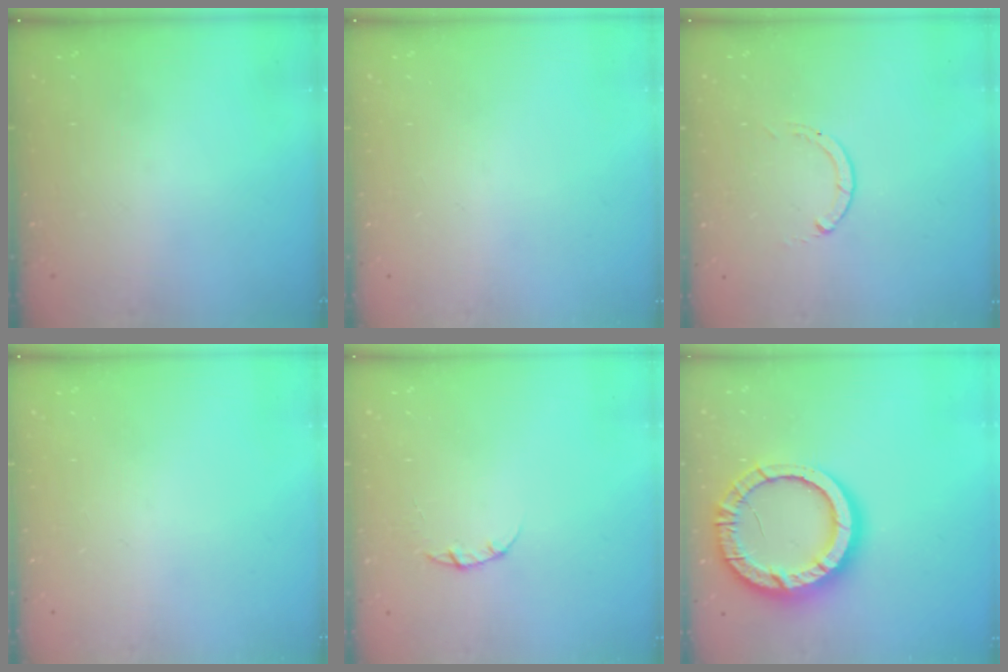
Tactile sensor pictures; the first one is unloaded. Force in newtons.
{"total": 0.0}
{"total": 0.0}
{"total": 0.0}
{"total": 3.2, "press": 3.1, "slide": 0.4}
{"total": 17.9, "press": 17.9, "slide": 1.7}